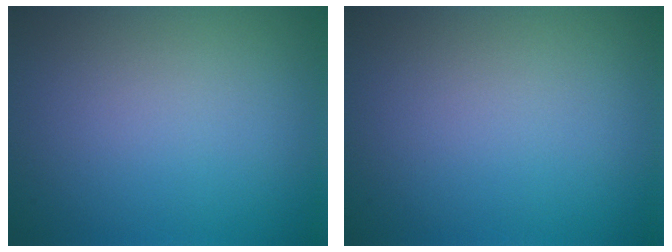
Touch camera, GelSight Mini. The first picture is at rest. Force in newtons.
{"total": 0.0}